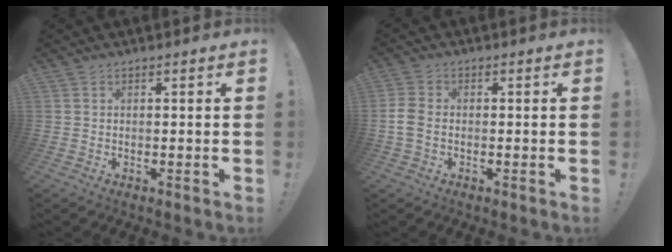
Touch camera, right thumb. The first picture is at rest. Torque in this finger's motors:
{"motor_torque": [-0.20, -0.11, -0.03, 0.03, 0.03]}